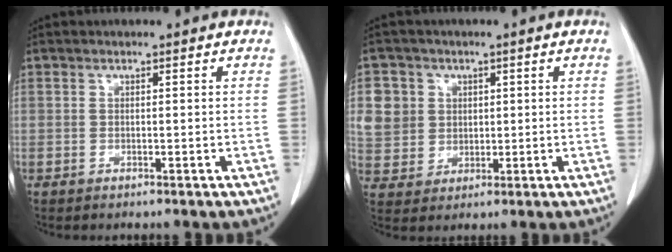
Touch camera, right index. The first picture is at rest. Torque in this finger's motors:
{"motor_torque": [0.56, 0.28, 0.25, 0.06]}